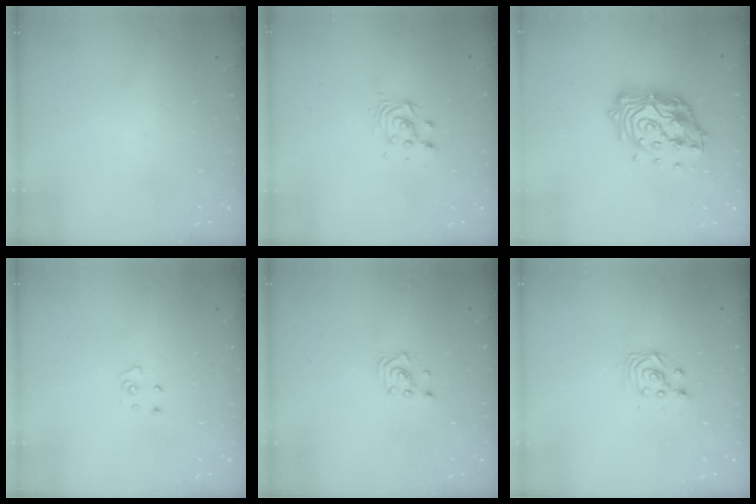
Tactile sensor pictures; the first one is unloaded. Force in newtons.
{"total": 3.9, "press": 3.9, "slide": 0.2}
{"total": 15.3, "press": 15.3, "slide": 1.2}
{"total": 3.8, "press": 3.8, "slide": 0.3}
{"total": 2.8, "press": 2.8, "slide": 0.3}
{"total": 3.0, "press": 2.9, "slide": 0.3}